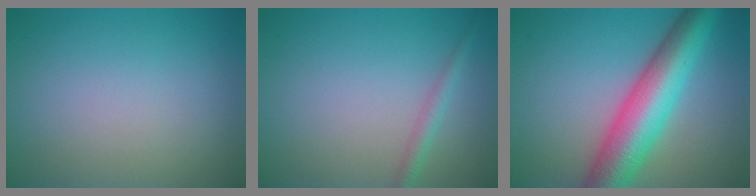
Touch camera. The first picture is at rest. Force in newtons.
{"total": 1.5, "press": 1.5, "slide": 0.0}
{"total": 9.1, "press": 9.1, "slide": 0.1}